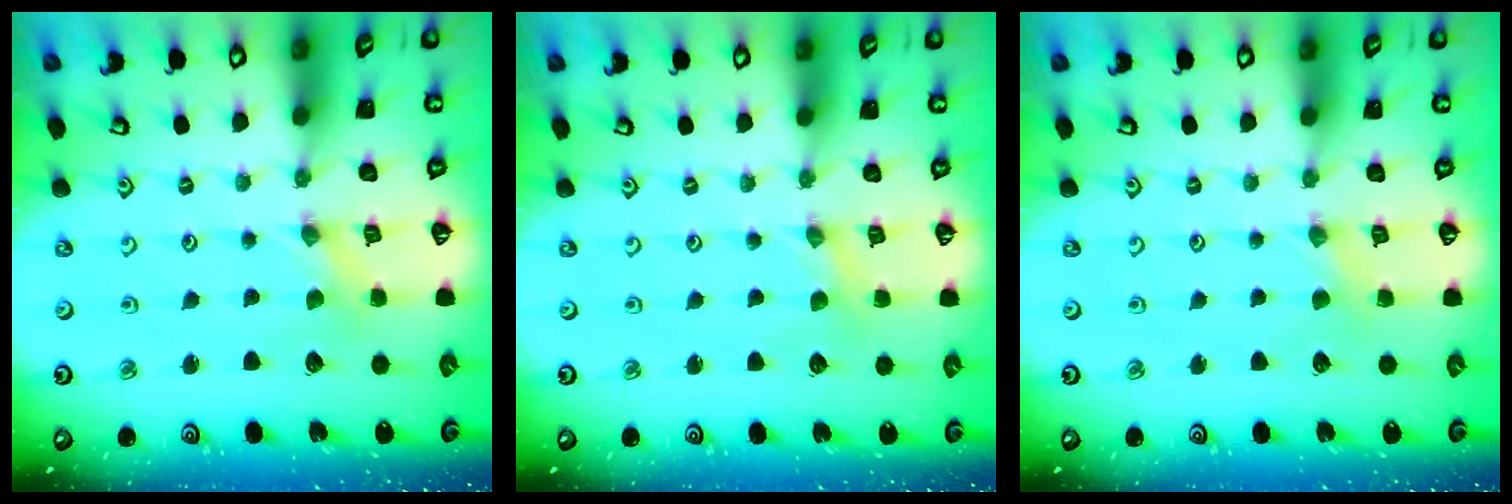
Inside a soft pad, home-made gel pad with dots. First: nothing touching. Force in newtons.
{"total": 0.6, "press": 0.6, "slide": 0.1}
{"total": 2.8, "press": 2.7, "slide": 0.5}